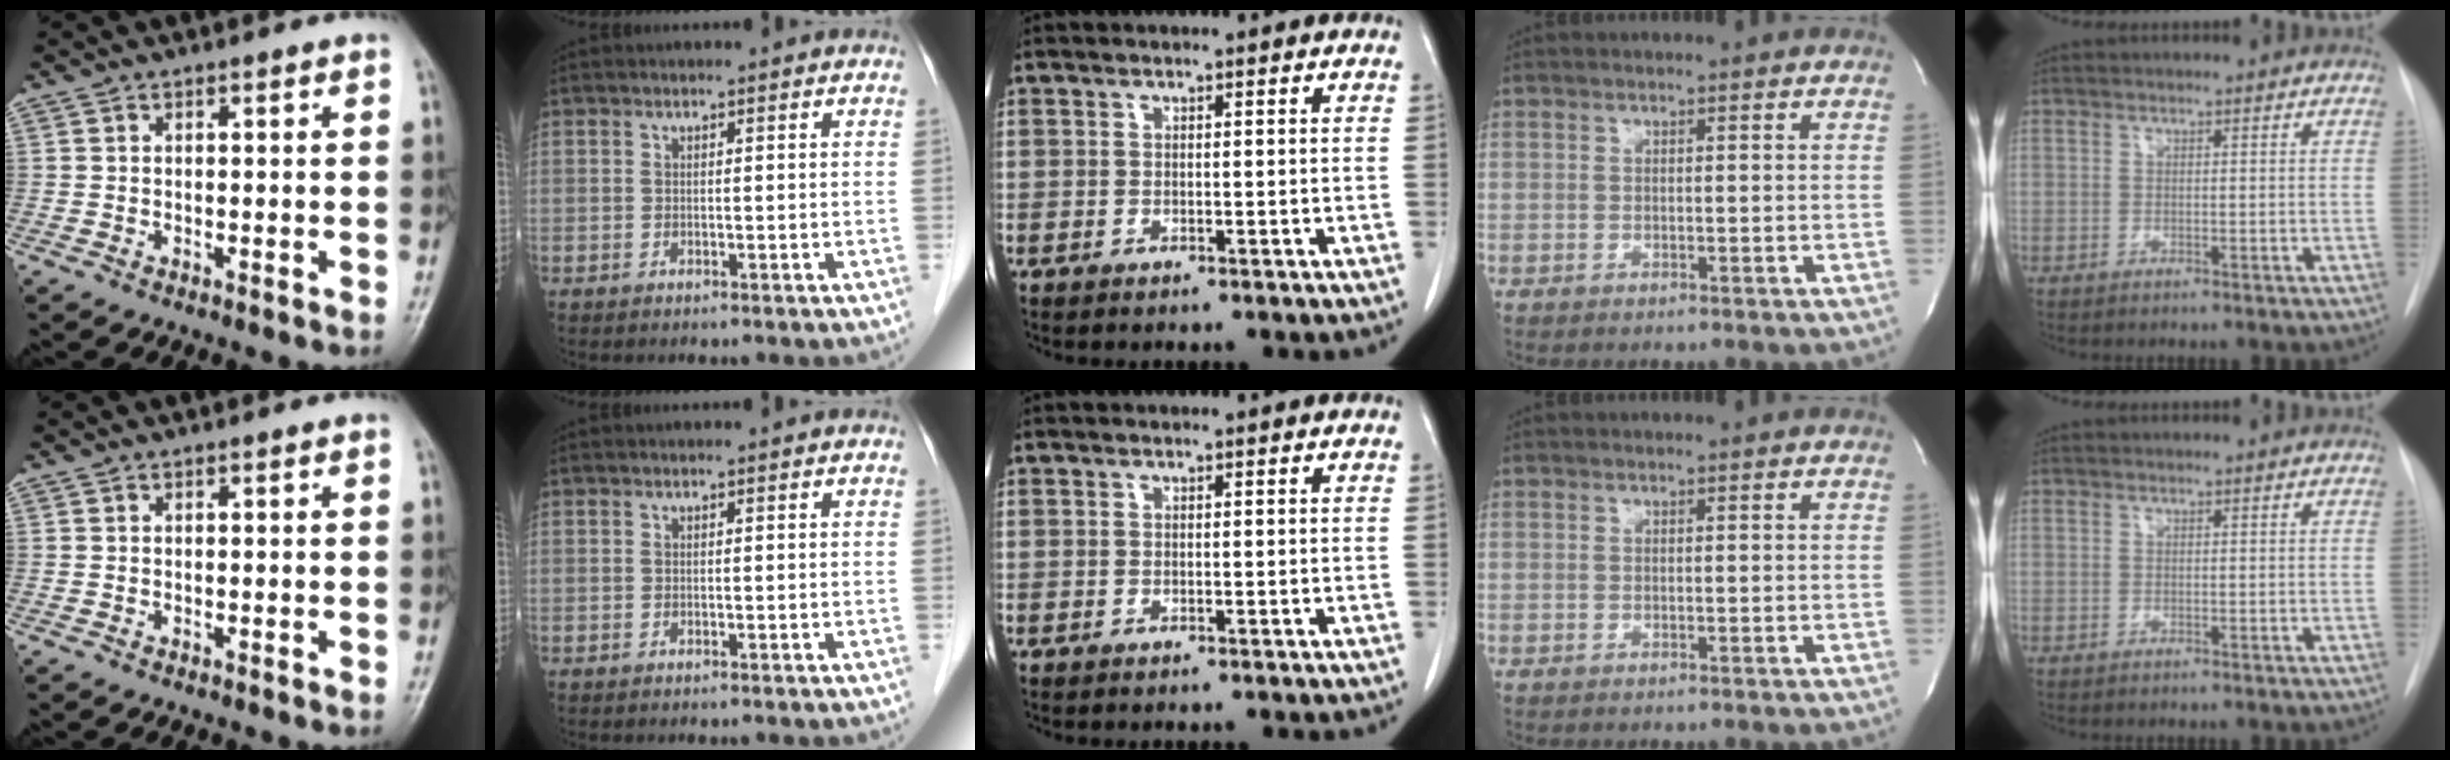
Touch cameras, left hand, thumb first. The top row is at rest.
{}